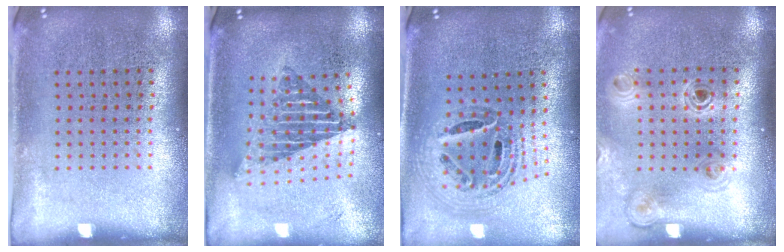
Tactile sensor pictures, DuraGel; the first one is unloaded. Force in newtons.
{"total": 1.9, "press": 1.5, "slide": 1.2}
{"total": 1.3, "press": 1.2, "slide": 0.5}
{"total": 1.1, "press": 1.1, "slide": 0.1}